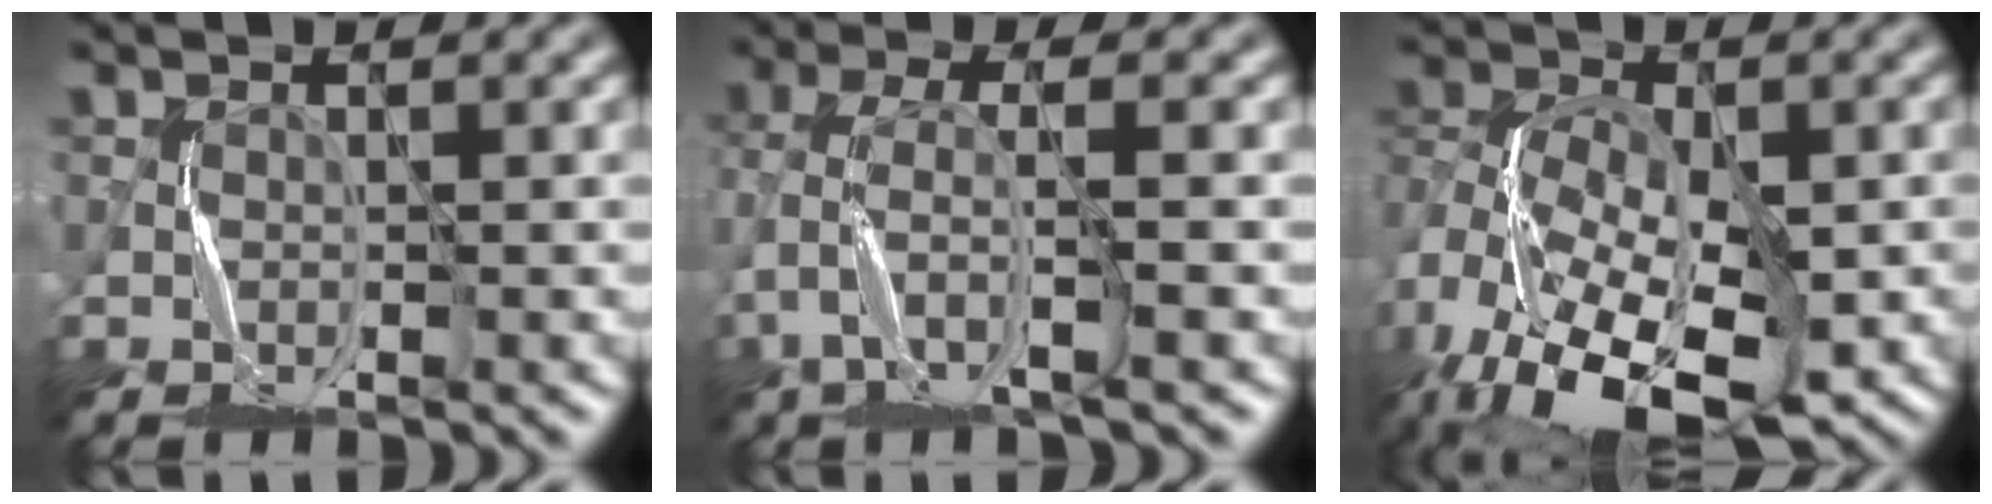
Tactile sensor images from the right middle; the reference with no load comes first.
{"total": 3.6, "force": [-1.3, 1.0, 3.2], "torque": [-0.082, 0.004, -0.030]}
{"total": 15.6, "force": [-7.8, 9.2, 9.9], "torque": [-0.182, -0.013, -0.091]}